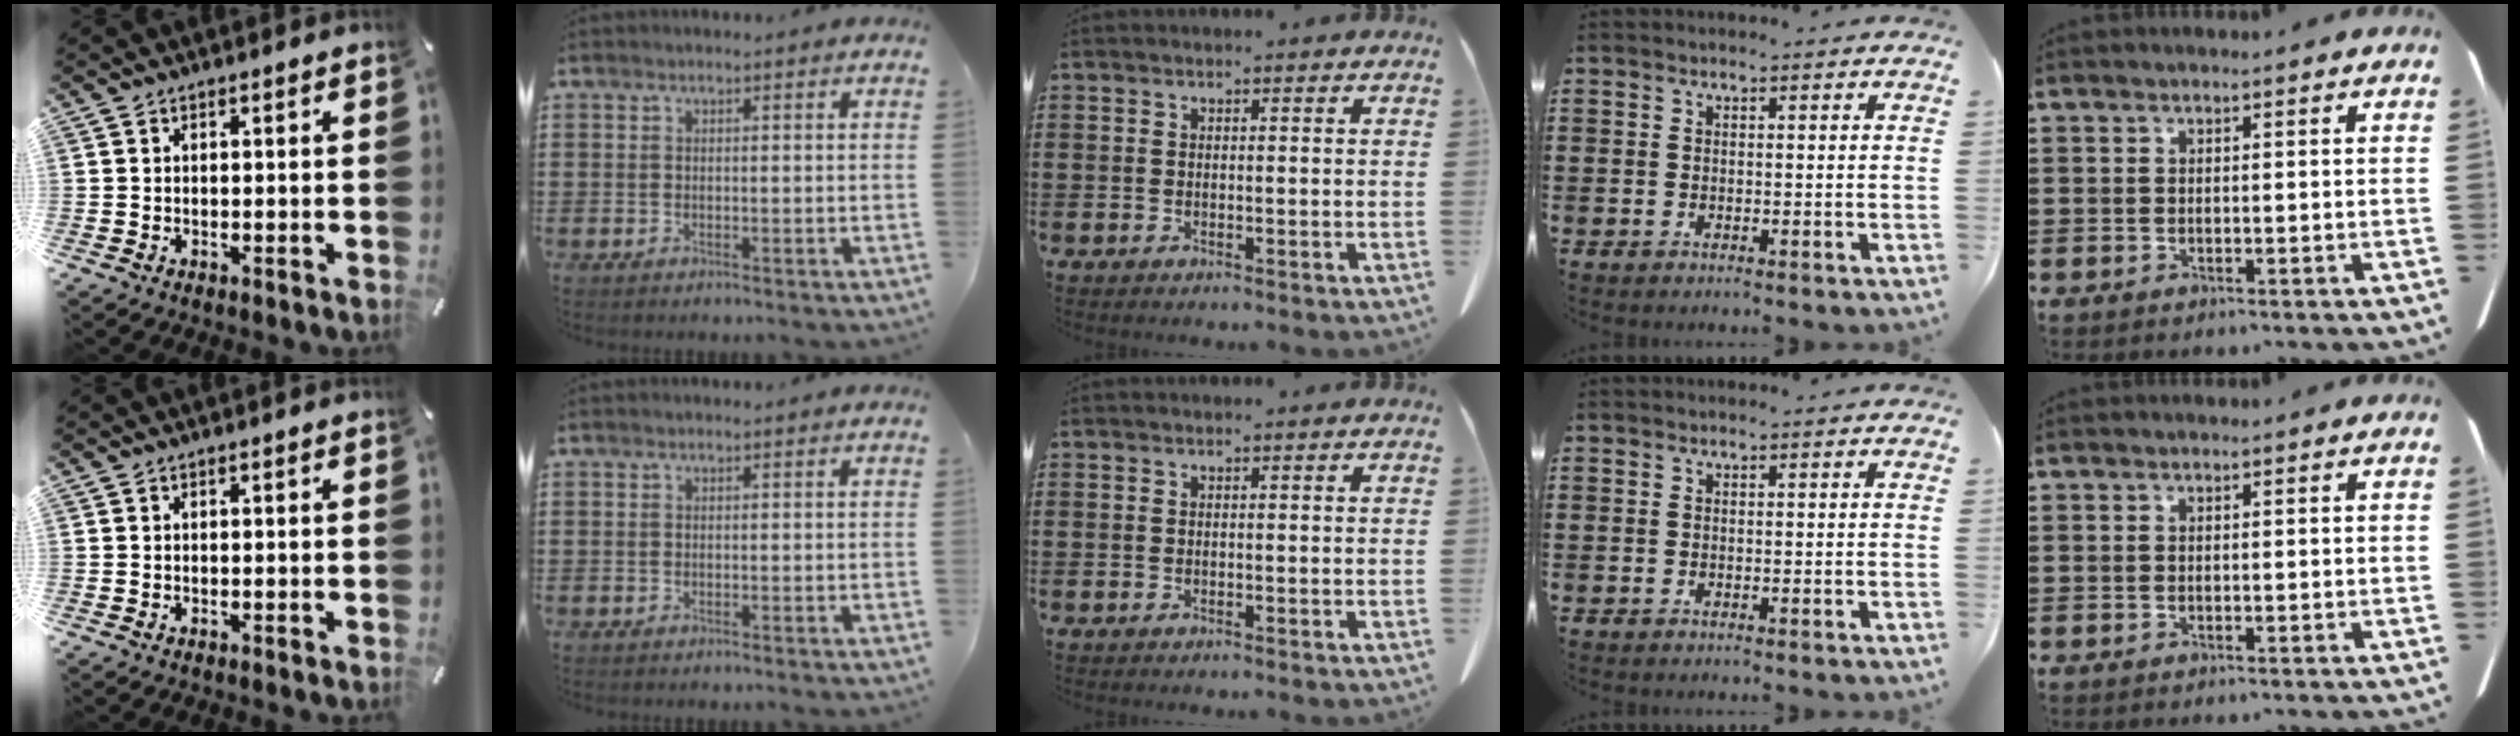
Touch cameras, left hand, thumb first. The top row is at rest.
{}